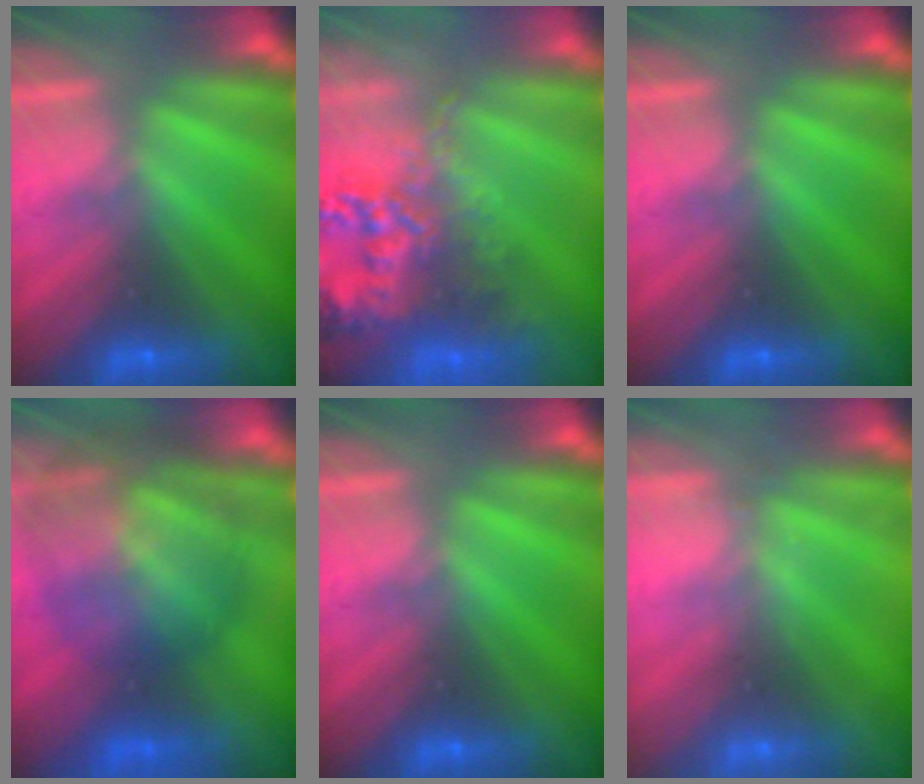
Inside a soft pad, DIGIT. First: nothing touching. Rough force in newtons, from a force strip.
{"total": 8.6}
{"total": 0.0}
{"total": 7.8}
{"total": 0.0}
{"total": 2.1}